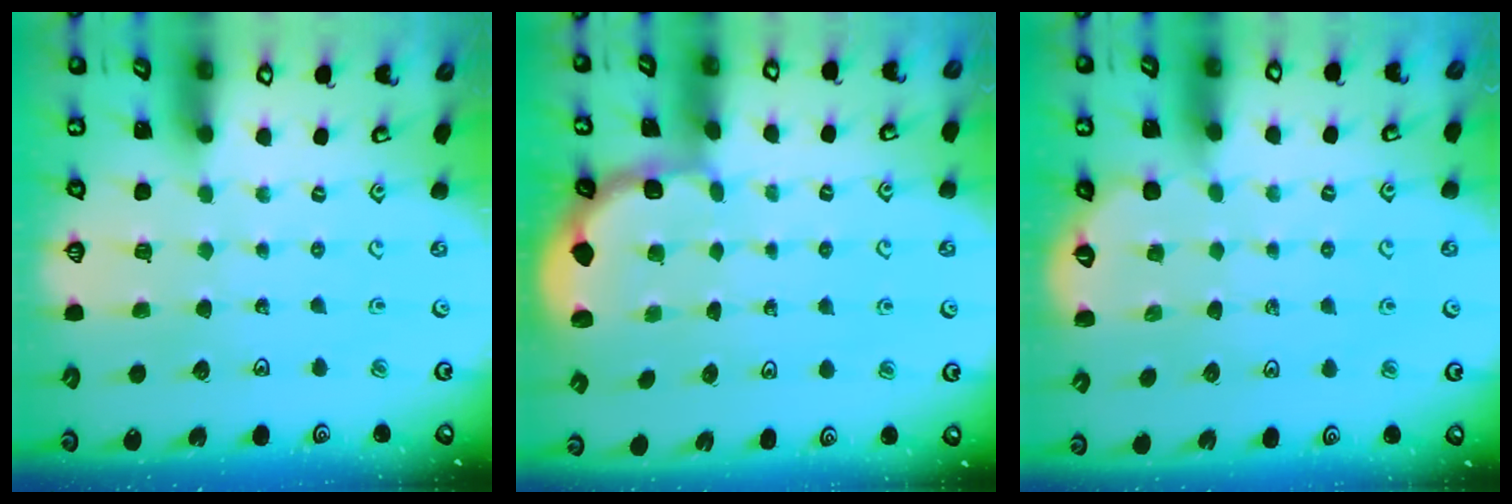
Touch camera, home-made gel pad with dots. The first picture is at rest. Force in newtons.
{"total": 1.9, "press": 1.8, "slide": 0.8}
{"total": 2.6, "press": 1.9, "slide": 1.9}